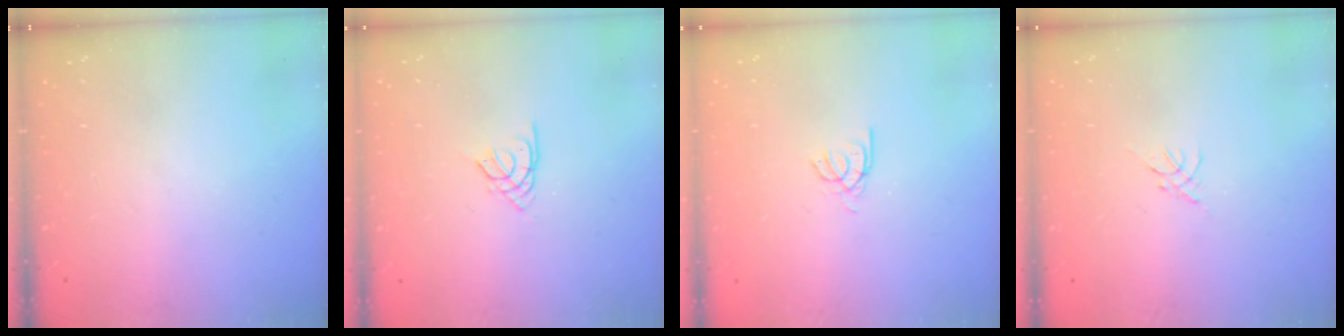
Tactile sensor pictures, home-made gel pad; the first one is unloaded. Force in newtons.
{"total": 2.5, "press": 2.4, "slide": 0.5}
{"total": 2.5, "press": 2.4, "slide": 0.3}
{"total": 0.0}